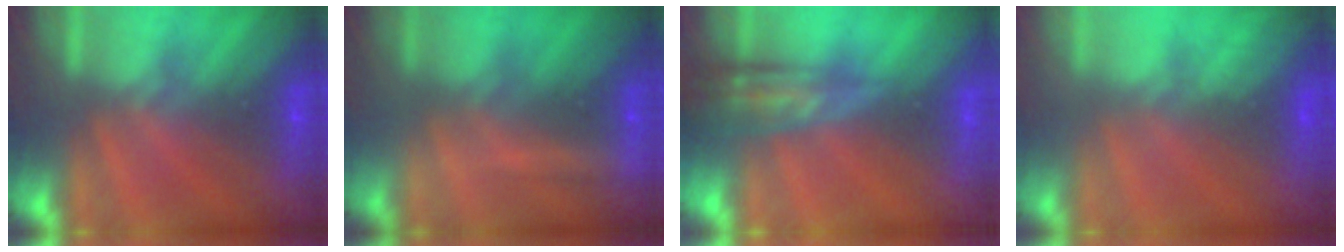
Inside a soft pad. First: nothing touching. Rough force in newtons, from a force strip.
{"total": 2.1}
{"total": 2.5}
{"total": 8.6}